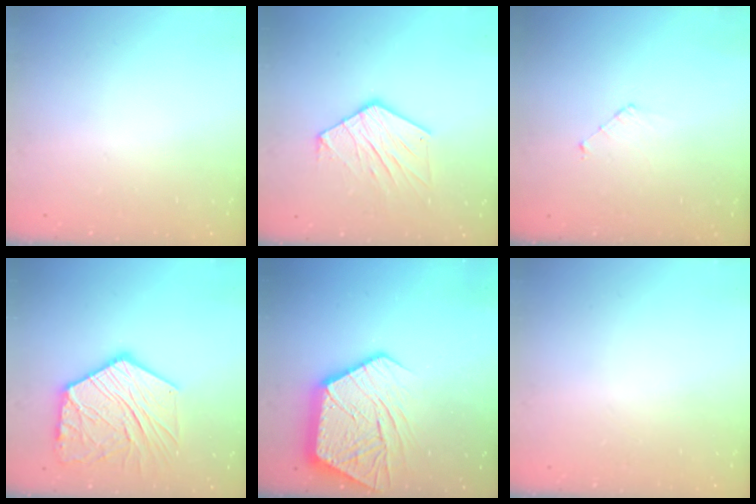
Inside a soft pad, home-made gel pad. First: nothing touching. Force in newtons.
{"total": 11.7, "press": 11.6, "slide": 1.0}
{"total": 4.3, "press": 4.3, "slide": 0.4}
{"total": 18.2, "press": 18.1, "slide": 1.6}
{"total": 17.4, "press": 17.4, "slide": 1.1}
{"total": 0.0}